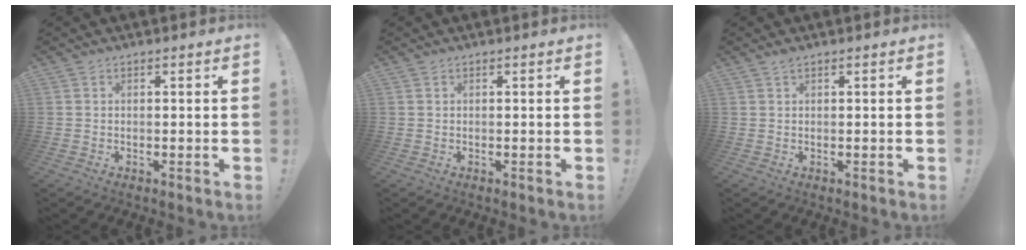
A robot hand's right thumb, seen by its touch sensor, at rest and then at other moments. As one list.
[{"total": 0.0}, {"total": 1.1, "force": [1.1, 0.3, 0.1], "torque": [0.005, 0.000, 0.017]}]